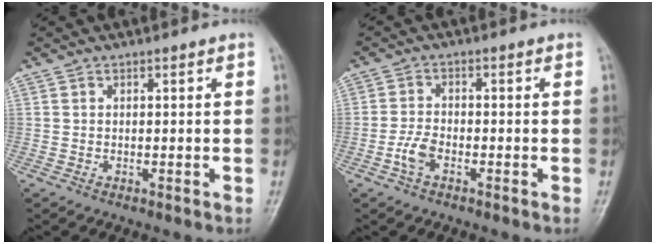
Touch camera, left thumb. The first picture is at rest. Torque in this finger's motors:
{"motor_torque": [-0.41, 0.44, 0.02, -0.03, 0.02]}